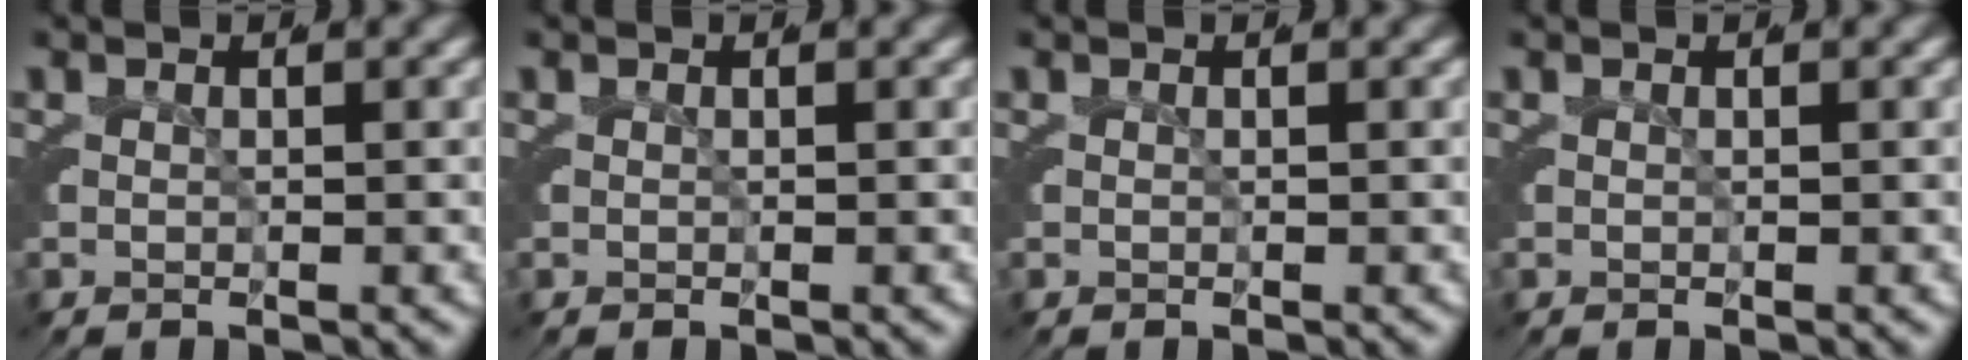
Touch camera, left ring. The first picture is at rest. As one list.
[{"total": 0.0}, {"total": 0.0}, {"total": 0.0}]